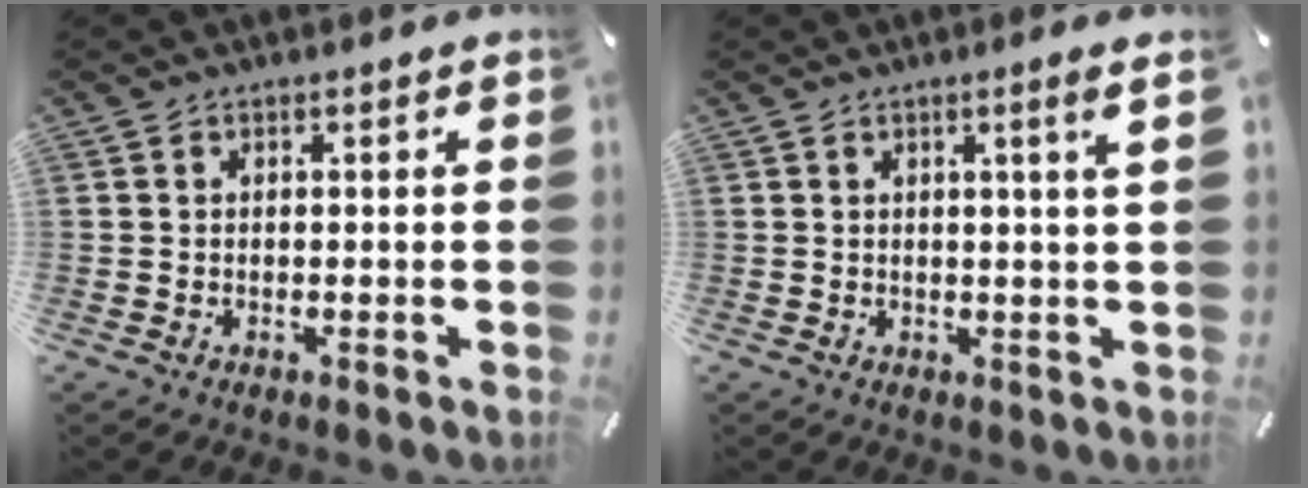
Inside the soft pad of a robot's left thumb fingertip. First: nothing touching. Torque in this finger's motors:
{"motor_torque": [0.04, -0.15, -0.05, -0.03, 0.08]}